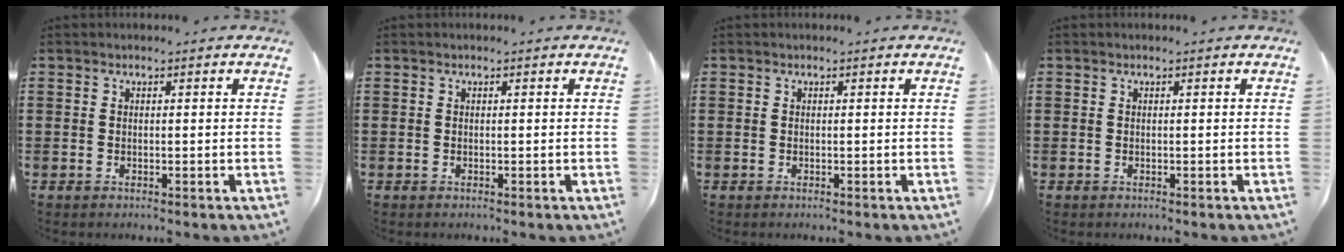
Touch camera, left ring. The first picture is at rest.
{"total": 0.0}
{"total": 0.0}
{"total": 0.0}